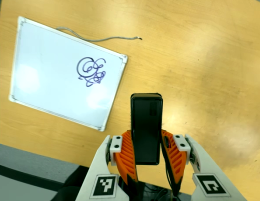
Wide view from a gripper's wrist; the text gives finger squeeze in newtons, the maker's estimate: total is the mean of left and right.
{"total": 6.1, "left": 4.1, "right": 8.0}